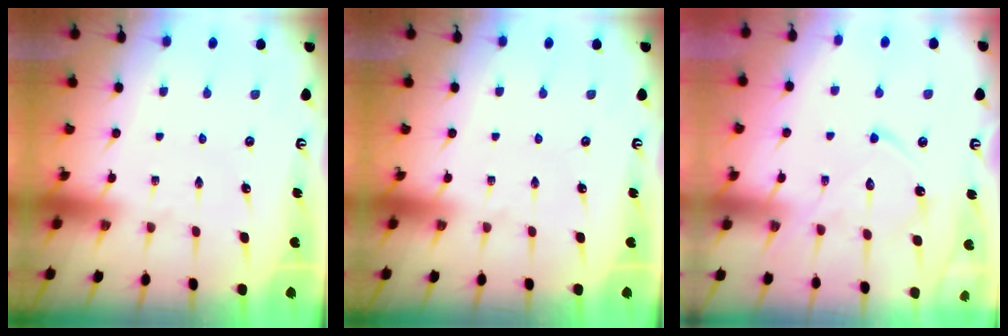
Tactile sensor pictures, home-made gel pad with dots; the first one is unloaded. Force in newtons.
{"total": 0.0}
{"total": 12.5, "press": 12.4, "slide": 1.1}